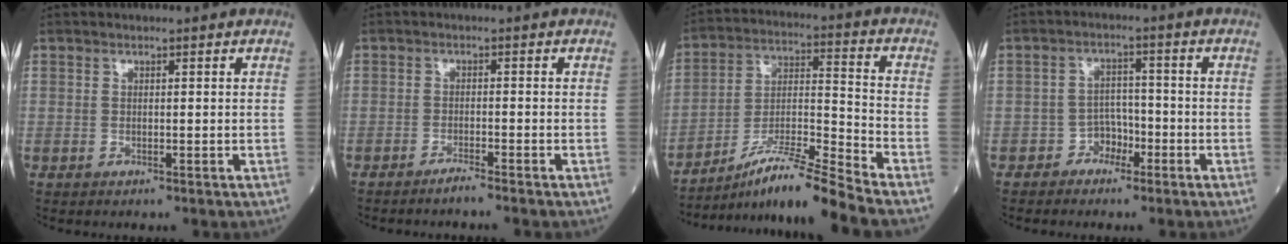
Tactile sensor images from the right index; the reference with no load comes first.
{"total": 1.9, "force": [-1.8, -0.5, 0.7], "torque": [-0.016, -0.001, -0.036]}
{"total": 13.1, "force": [-11.2, -2.6, 6.3], "torque": [-0.117, -0.004, -0.201]}
{"total": 3.2, "force": [-2.0, 2.4, 0.7], "torque": [-0.006, 0.012, -0.037]}